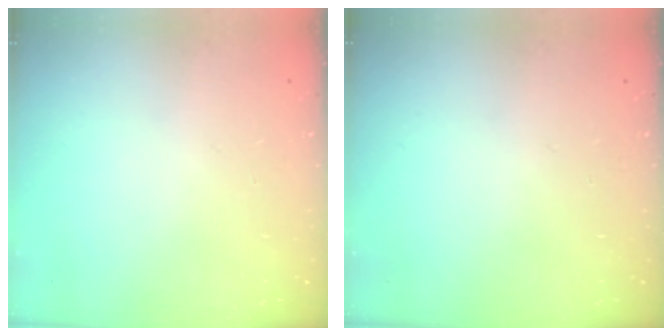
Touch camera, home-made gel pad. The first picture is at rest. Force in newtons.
{"total": 0.0}